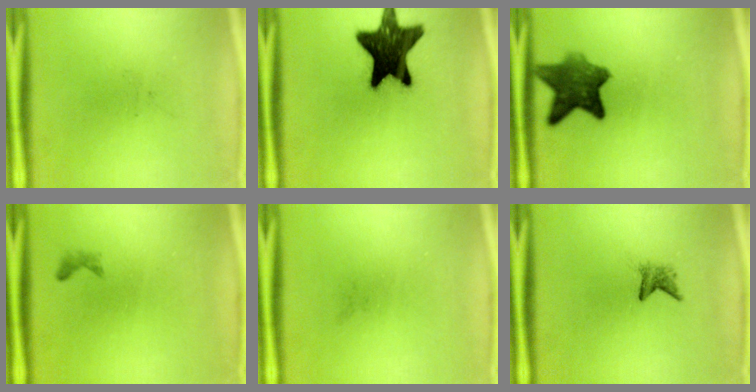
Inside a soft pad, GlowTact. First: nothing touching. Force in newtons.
{"total": 17.6}
{"total": 8.3}
{"total": 0.6}
{"total": 0.0}
{"total": 1.8}